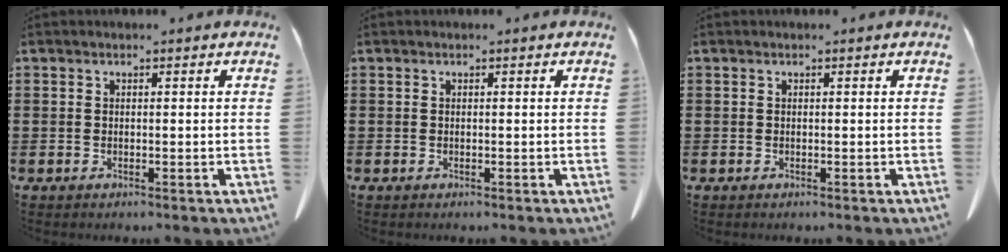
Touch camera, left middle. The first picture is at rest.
{"total": 0.0}
{"total": 0.0}